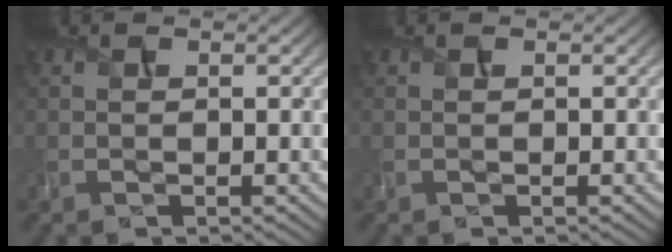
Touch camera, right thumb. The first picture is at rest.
{"total": 0.0}